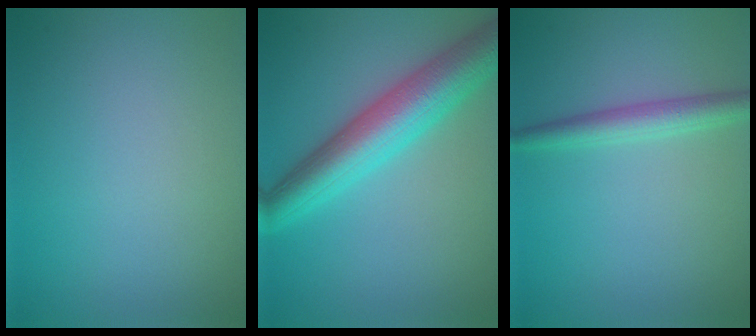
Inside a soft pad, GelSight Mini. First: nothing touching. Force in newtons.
{"total": 7.2, "press": 7.2, "slide": 0.2}
{"total": 2.5, "press": 2.5, "slide": 0.0}